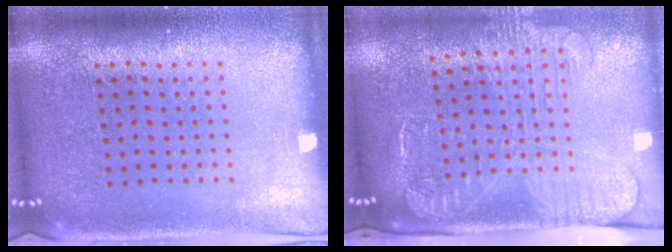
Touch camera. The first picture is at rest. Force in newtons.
{"total": 2.6, "press": 2.0, "slide": 1.7}